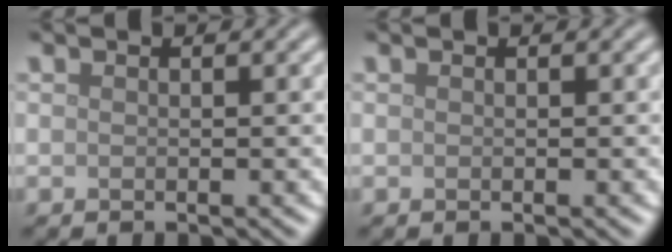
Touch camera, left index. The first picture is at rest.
{"total": 0.0}